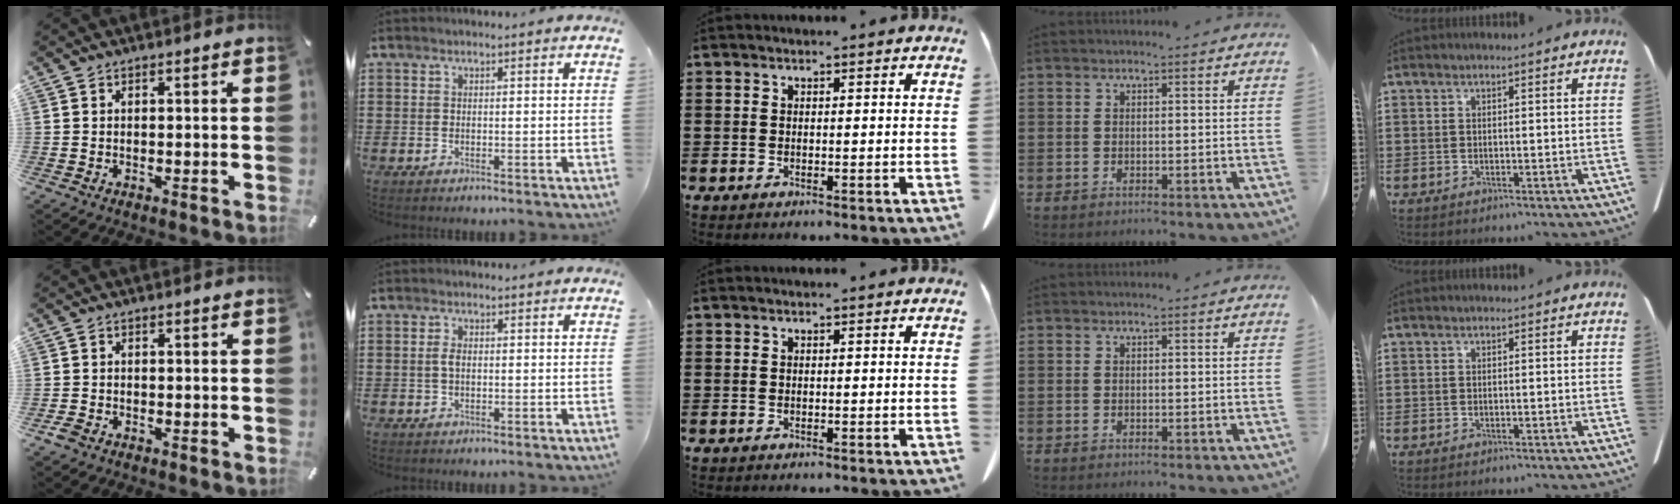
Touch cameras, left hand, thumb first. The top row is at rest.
{"thumb": {"total": 1.7, "force": [-1.1, 1.0, 0.9], "torque": [-0.022, 0.001, -0.023]}, "index": {"total": 1.7, "force": [0.0, 0.8, 1.5], "torque": [-0.032, 0.003, 0.000]}}